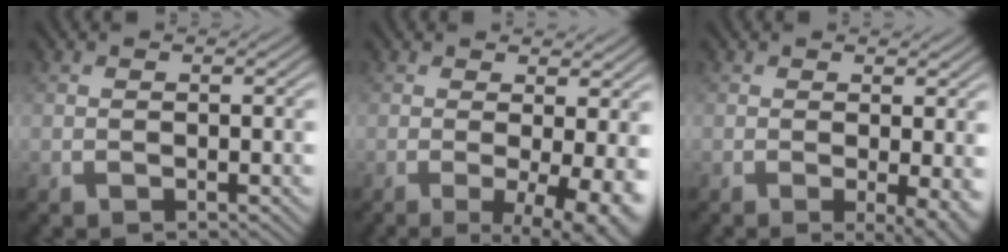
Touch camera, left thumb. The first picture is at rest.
{"total": 7.2, "force": [-0.8, 1.9, 6.9], "torque": [-0.101, -0.009, -0.007]}
{"total": 3.8, "force": [-0.3, 0.8, 3.7], "torque": [-0.055, -0.009, -0.005]}